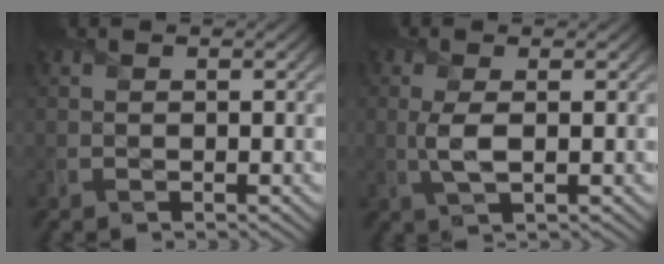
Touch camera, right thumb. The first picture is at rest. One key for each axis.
{"total": 3.0, "fx": 0.2, "fy": 0.9, "fz": 2.9, "tx": -0.070, "ty": 0.002, "tz": 0.003}